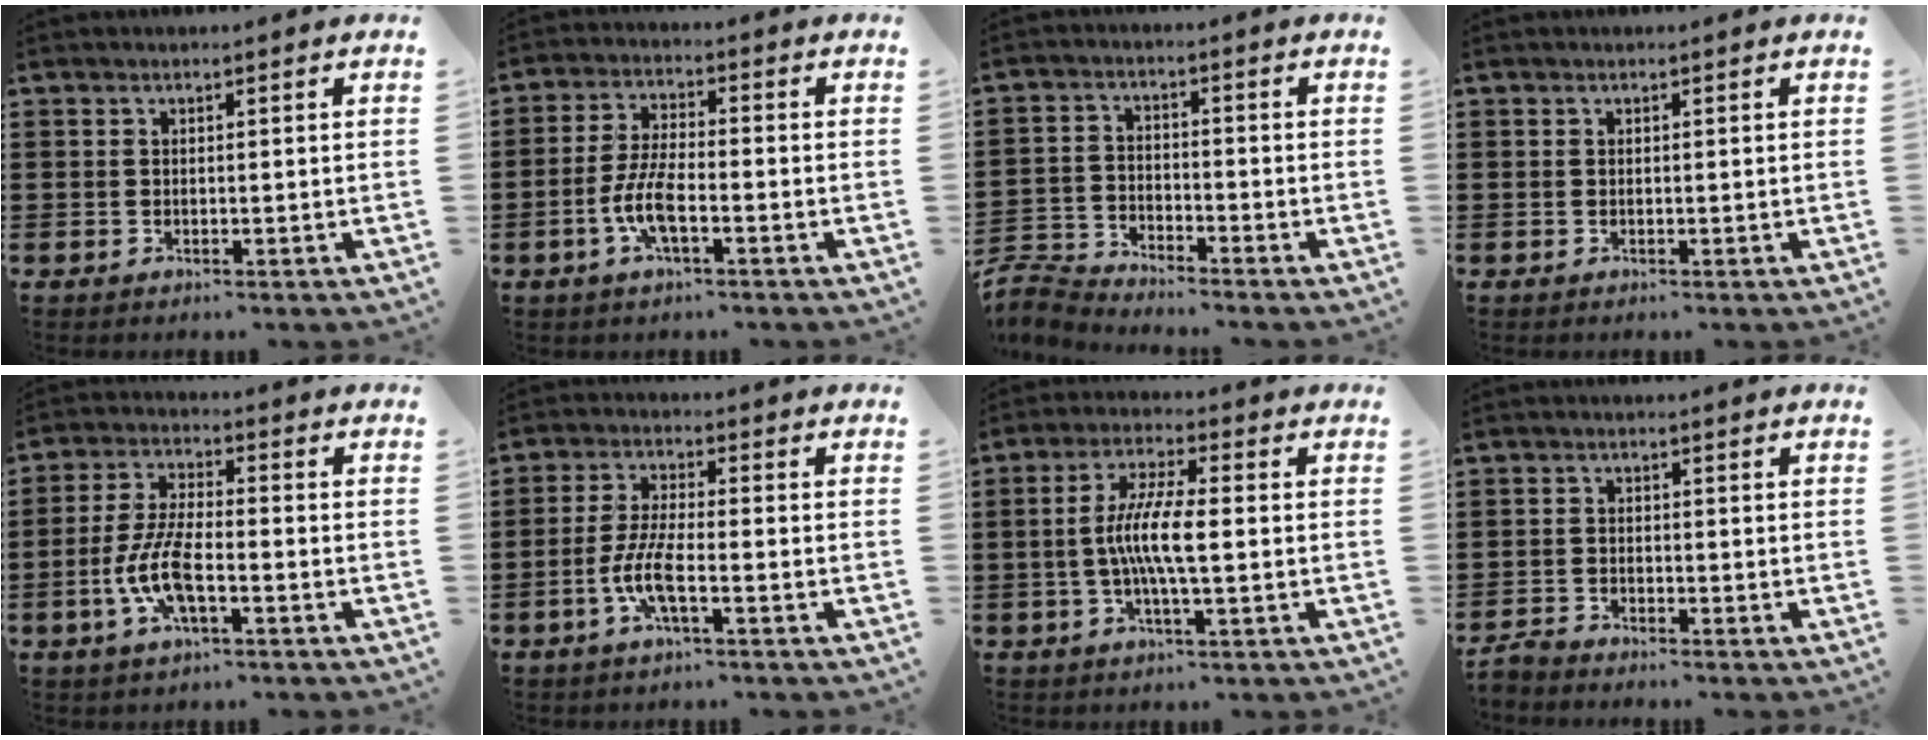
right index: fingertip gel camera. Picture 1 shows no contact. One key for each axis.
{"total": 6.7, "fx": -2.4, "fy": 2.0, "fz": 5.9, "tx": -0.140, "ty": -0.010, "tz": -0.052}
{"total": 4.4, "fx": -4.3, "fy": 0.7, "fz": 0.2, "tx": -0.028, "ty": -0.002, "tz": -0.096}
{"total": 0.0}
{"total": 8.6, "fx": -2.8, "fy": 3.0, "fz": 7.5, "tx": -0.172, "ty": -0.012, "tz": -0.057}
{"total": 6.4, "fx": -2.5, "fy": 1.4, "fz": 5.7, "tx": -0.139, "ty": -0.016, "tz": -0.055}
{"total": 7.7, "fx": -0.8, "fy": 1.4, "fz": 7.5, "tx": -0.150, "ty": -0.005, "tz": -0.023}
{"total": 2.1, "fx": -2.1, "fy": 0.3, "fz": 0.1, "tx": -0.008, "ty": 0.003, "tz": -0.044}